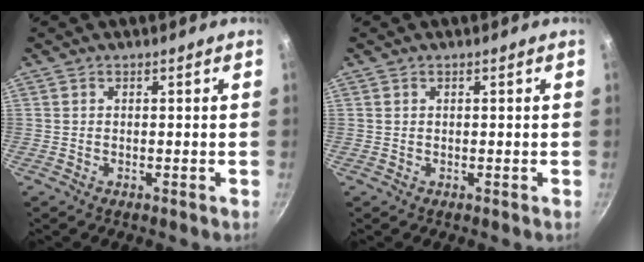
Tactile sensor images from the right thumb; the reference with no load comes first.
{"total": 0.0}